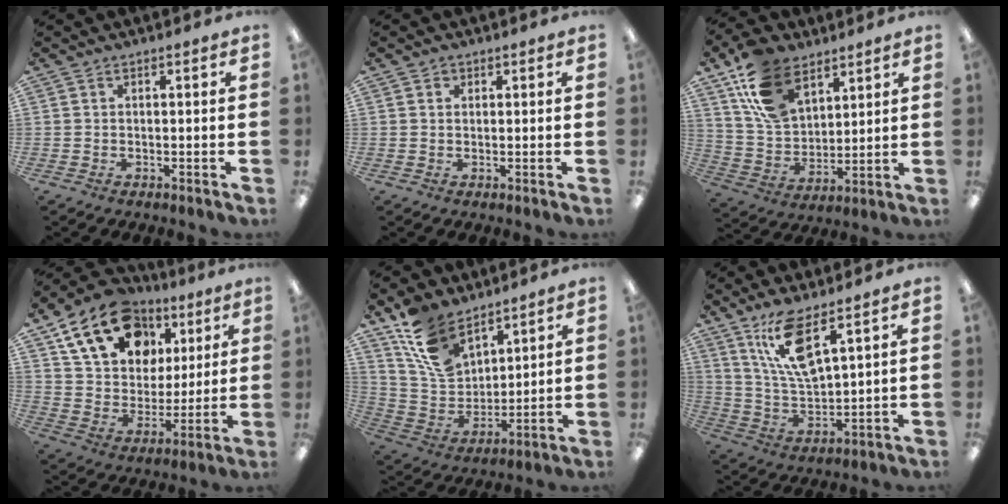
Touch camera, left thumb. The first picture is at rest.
{"total": 1.2, "force": [0.6, 1.0, 0.4], "torque": [0.000, 0.000, 0.009]}
{"total": 15.7, "force": [9.3, 10.0, 7.8], "torque": [-0.158, -0.028, 0.183]}
{"total": 19.0, "force": [10.2, 13.4, 8.9], "torque": [-0.155, -0.033, 0.192]}
{"total": 13.9, "force": [9.8, 7.9, 5.9], "torque": [-0.129, -0.047, 0.193]}
{"total": 12.2, "force": [8.0, 3.9, 8.3], "torque": [-0.171, -0.027, 0.147]}